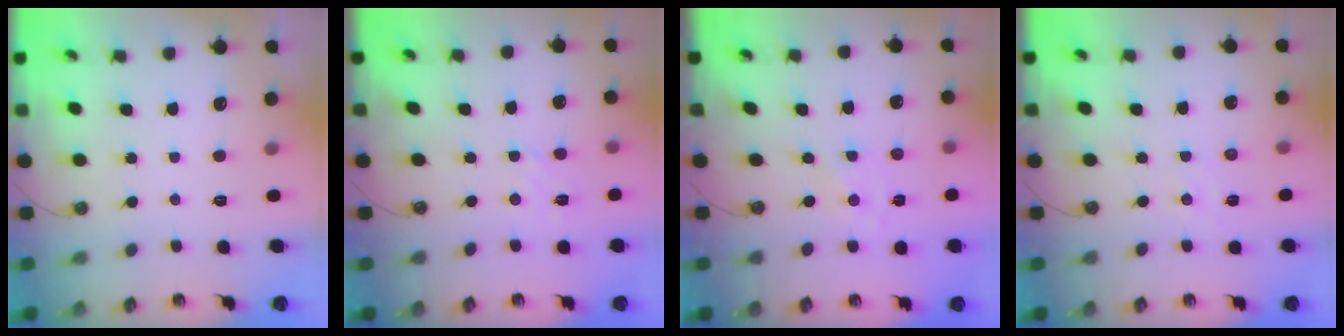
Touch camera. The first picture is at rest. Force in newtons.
{"total": 2.8, "press": 2.7, "slide": 0.5}
{"total": 0.0}
{"total": 3.7, "press": 3.6, "slide": 0.5}